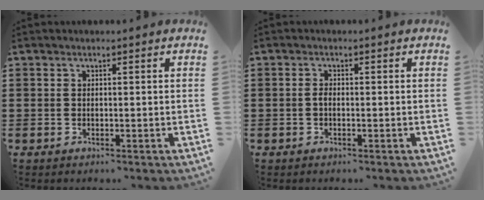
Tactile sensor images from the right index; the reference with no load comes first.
{"total": 1.1, "force": [-0.3, 0.4, 1.0], "torque": [-0.027, -0.005, -0.008]}